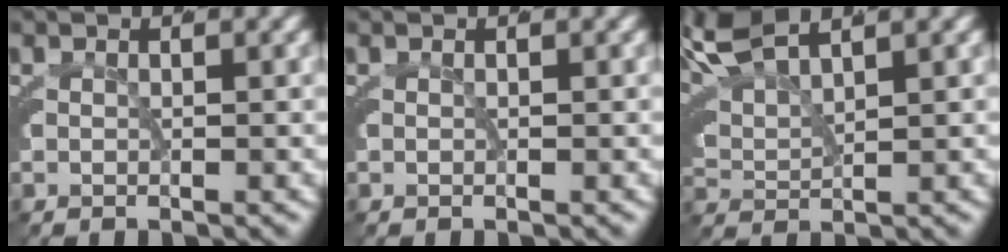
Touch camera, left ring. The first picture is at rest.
{"total": 0.0}
{"total": 6.1, "force": [4.2, 2.8, 3.4], "torque": [-0.091, 0.007, 0.070]}